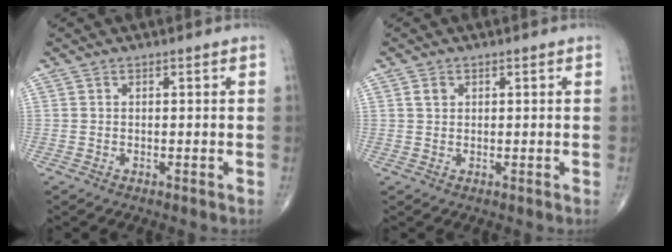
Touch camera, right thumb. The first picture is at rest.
{"total": 1.5, "force": [0.6, 1.1, 0.7], "torque": [-0.007, 0.000, 0.010]}